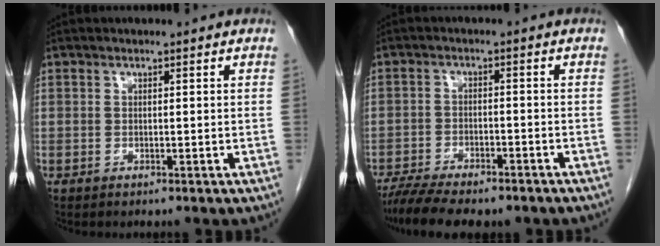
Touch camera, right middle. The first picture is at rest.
{"total": 11.3, "force": [-9.4, 2.7, 5.7], "torque": [-0.093, -0.005, -0.143]}